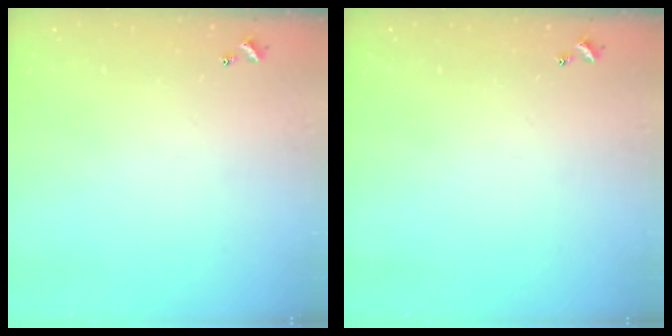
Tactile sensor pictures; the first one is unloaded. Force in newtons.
{"total": 0.0}